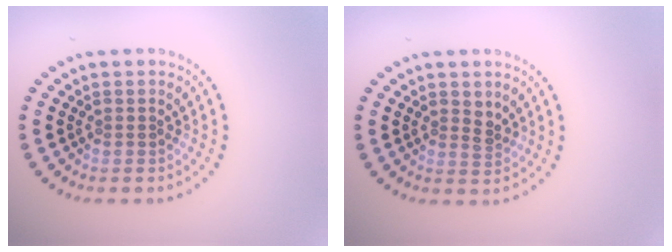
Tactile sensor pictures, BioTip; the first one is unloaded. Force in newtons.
{"total": 1.3, "press": 1.1, "slide": 0.7}